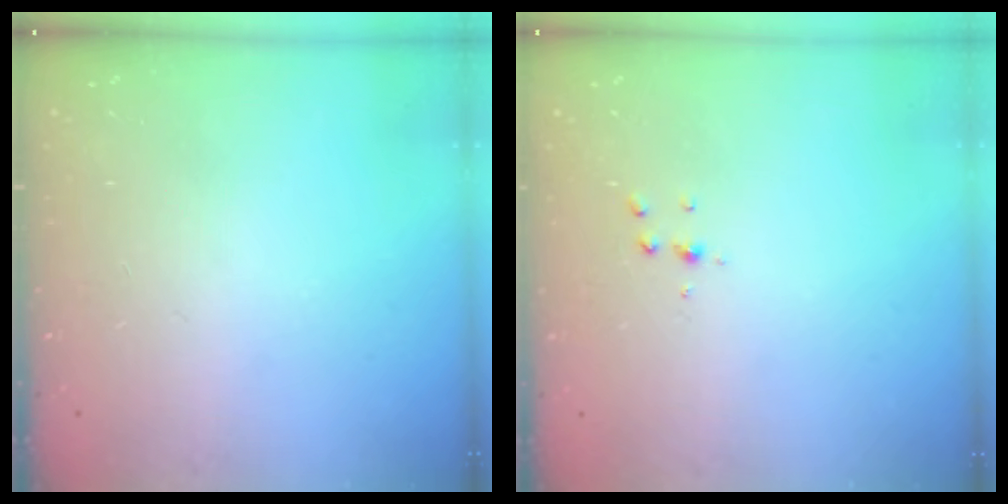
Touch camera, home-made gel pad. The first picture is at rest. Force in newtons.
{"total": 3.9, "press": 3.9, "slide": 0.4}